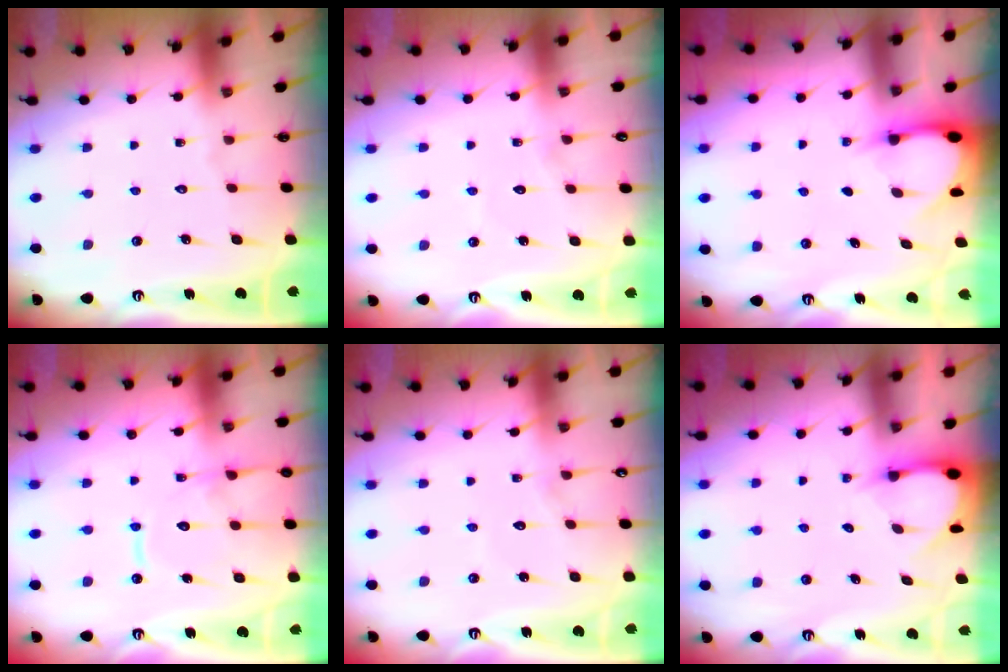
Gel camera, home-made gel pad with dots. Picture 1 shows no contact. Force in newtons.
{"total": 4.7, "press": 4.7, "slide": 0.4}
{"total": 3.0, "press": 3.0, "slide": 0.4}
{"total": 12.5, "press": 12.5, "slide": 1.2}
{"total": 5.4, "press": 5.4, "slide": 0.5}
{"total": 2.6, "press": 2.5, "slide": 0.4}